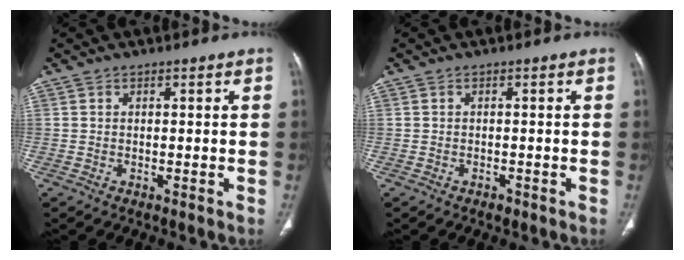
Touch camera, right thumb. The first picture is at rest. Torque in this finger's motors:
{"motor_torque": [-0.34, 0.02, -0.45, 0.30, -0.03]}